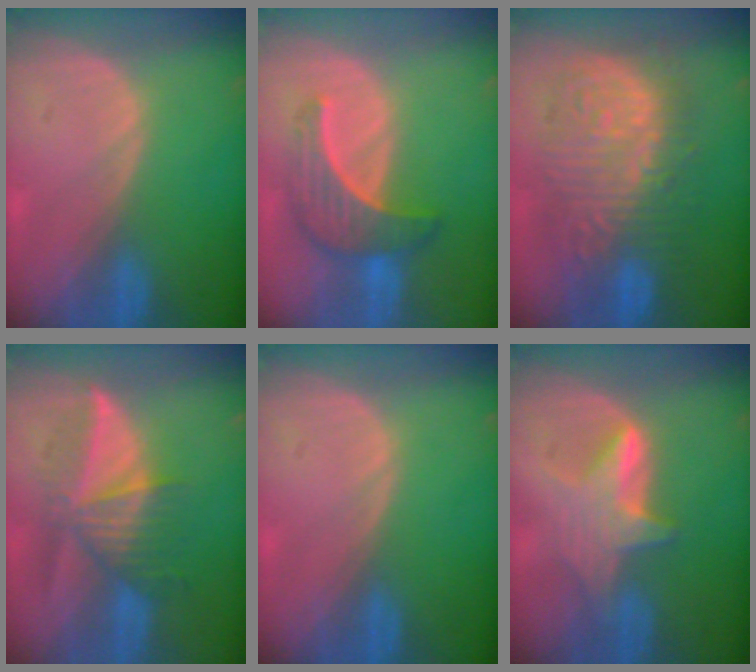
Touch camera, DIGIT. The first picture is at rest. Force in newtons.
{"total": 6.9, "press": 6.8, "slide": 1.0}
{"total": 13.4, "press": 13.3, "slide": 1.2}
{"total": 7.3, "press": 7.2, "slide": 1.2}
{"total": 0.0}
{"total": 6.0, "press": 5.9, "slide": 1.1}